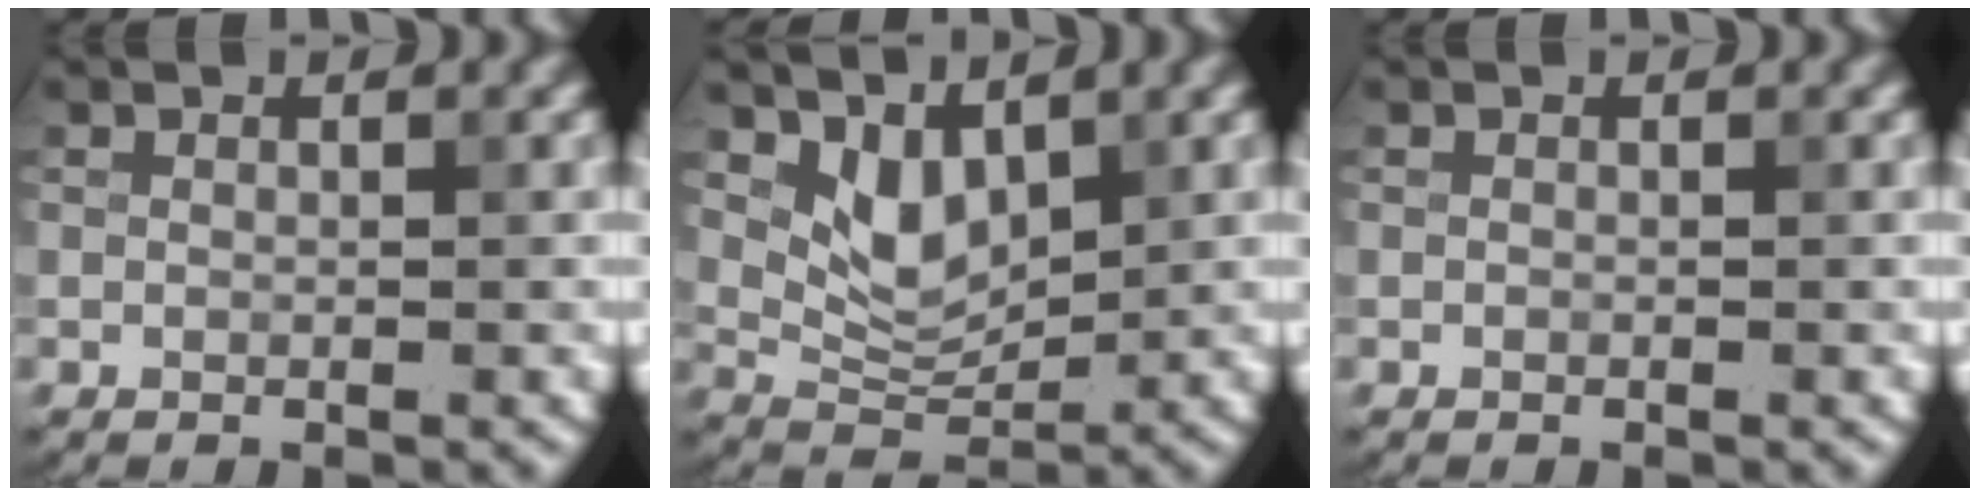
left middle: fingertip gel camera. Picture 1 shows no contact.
{"total": 3.7, "force": [1.9, 2.2, 2.4], "torque": [-0.051, -0.012, 0.039]}
{"total": 0.0}